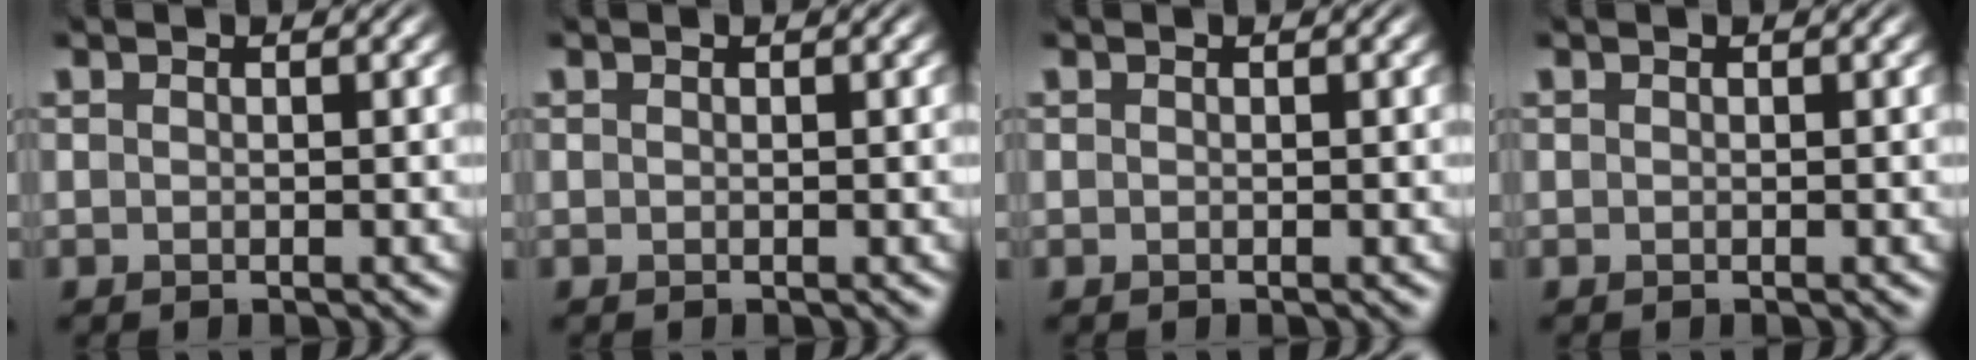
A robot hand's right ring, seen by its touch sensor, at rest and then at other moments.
{"total": 0.0}
{"total": 0.0}
{"total": 0.0}